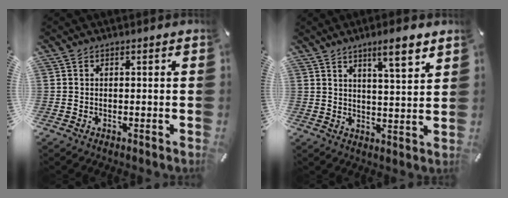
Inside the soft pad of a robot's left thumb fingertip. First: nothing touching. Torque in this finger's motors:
{"motor_torque": [0.56, 0.27, 1.24, -1.23, 0.08]}